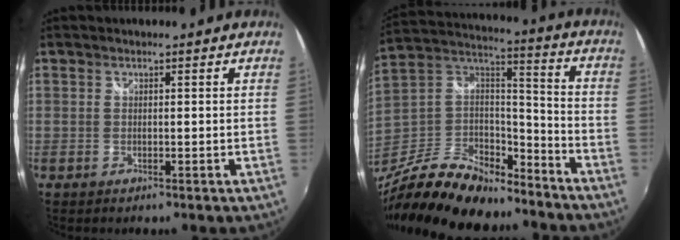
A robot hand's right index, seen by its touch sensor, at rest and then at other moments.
{"total": 26.6, "force": [-20.0, 10.8, 13.9], "torque": [-0.292, 0.006, -0.330]}